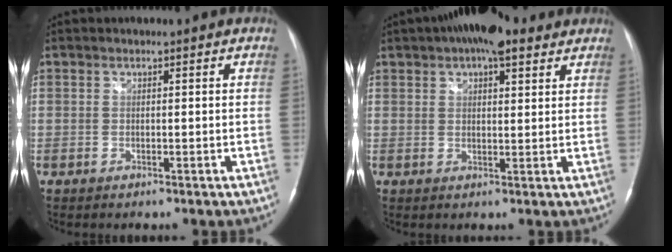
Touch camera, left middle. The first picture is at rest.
{"total": 9.8, "force": [6.7, 3.4, 6.4], "torque": [-0.099, 0.032, 0.103]}